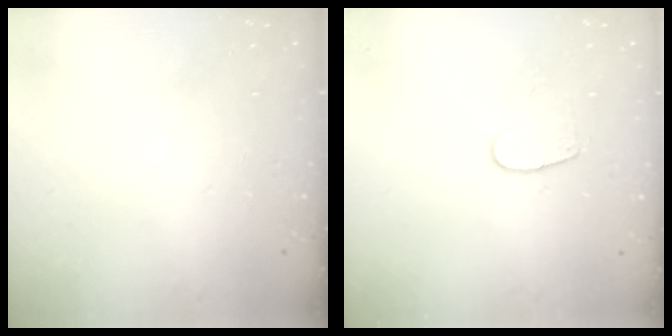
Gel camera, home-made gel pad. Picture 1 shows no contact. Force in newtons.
{"total": 6.4, "press": 6.4, "slide": 0.6}